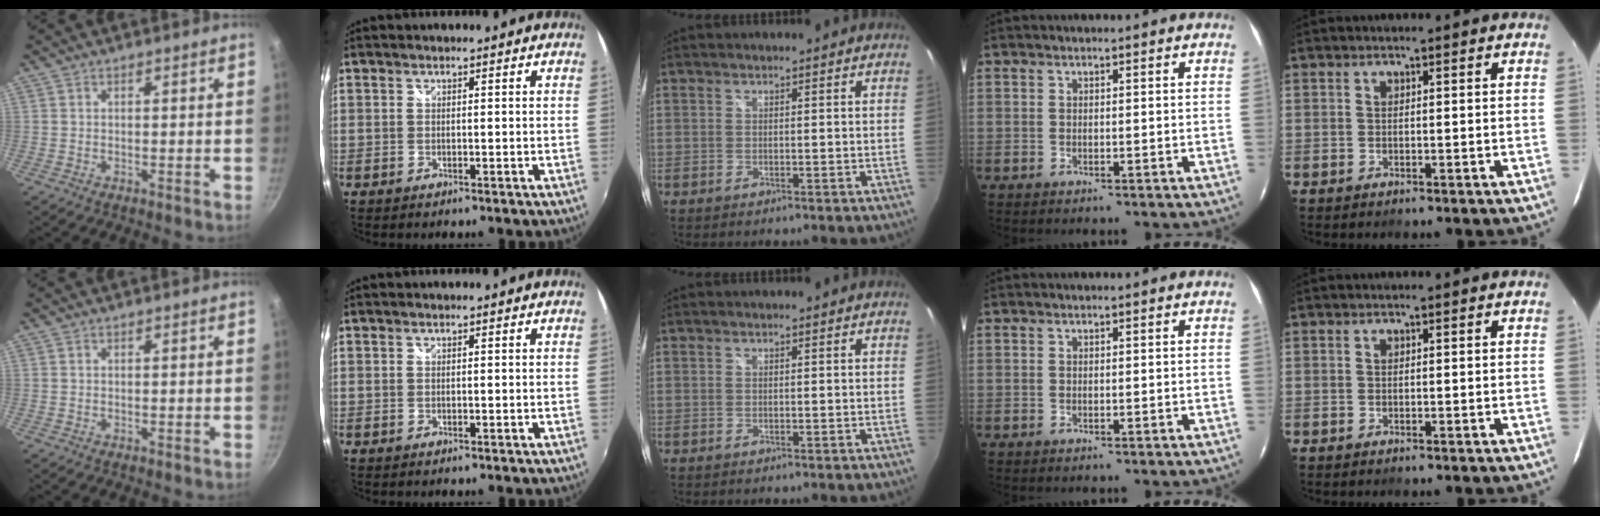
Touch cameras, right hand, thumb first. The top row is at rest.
{}